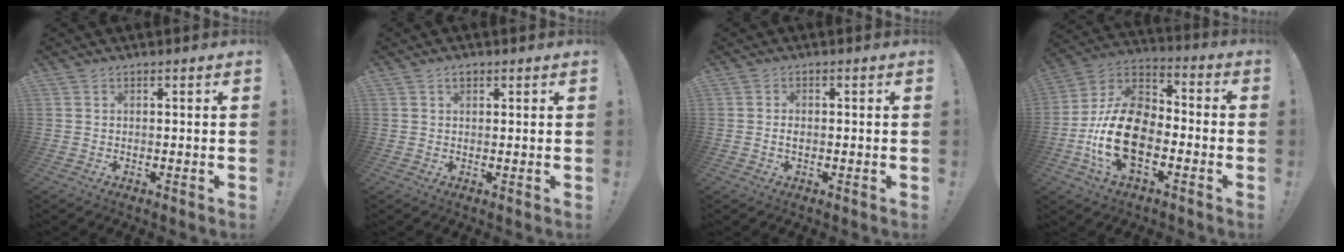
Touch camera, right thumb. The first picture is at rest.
{"total": 1.7, "force": [1.0, 1.0, 1.0], "torque": [-0.020, 0.002, 0.018]}
{"total": 1.4, "force": [-0.3, 0.9, 1.1], "torque": [-0.023, 0.007, -0.005]}
{"total": 20.4, "force": [-6.4, 12.6, 14.8], "torque": [-0.286, 0.038, -0.100]}